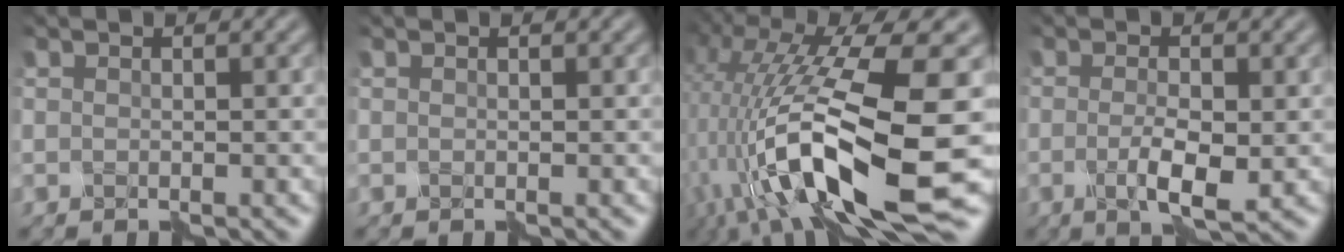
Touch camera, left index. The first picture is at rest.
{"total": 0.0}
{"total": 15.1, "force": [-3.2, 5.1, 13.9], "torque": [-0.268, 0.006, -0.050]}
{"total": 3.7, "force": [-0.7, 0.8, 3.5], "torque": [-0.071, -0.004, -0.013]}